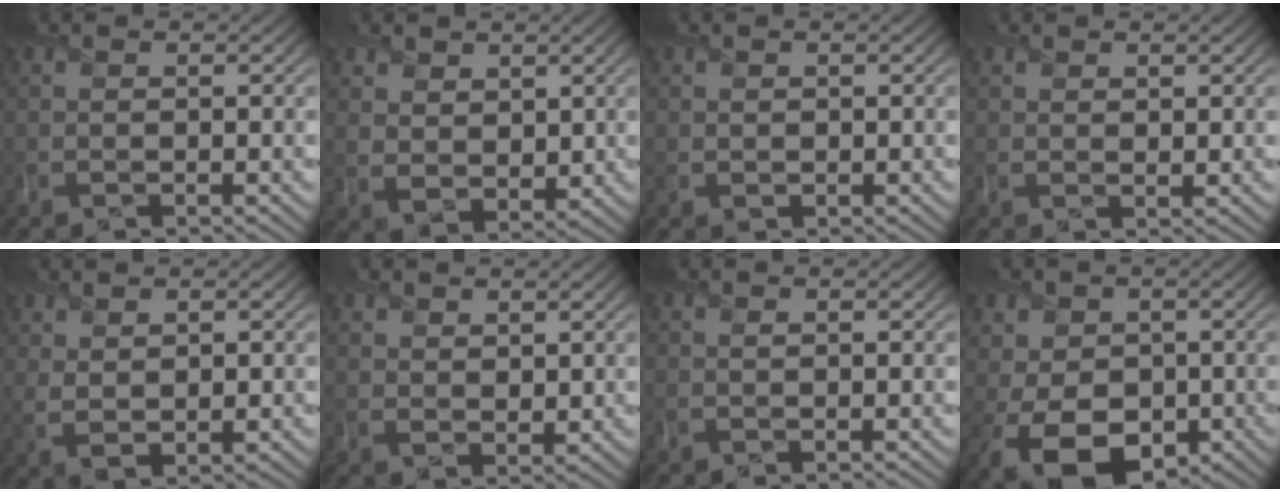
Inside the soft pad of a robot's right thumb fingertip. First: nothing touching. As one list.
[{"total": 4.6, "force": [2.4, 3.4, 2.1], "torque": [-0.063, -0.008, 0.043]}, {"total": 0.8, "force": [0.2, 0.8, 0.2], "torque": [-0.009, -0.005, 0.006]}, {"total": 1.1, "force": [0.9, 0.6, 0.4], "torque": [-0.010, -0.003, 0.019]}, {"total": 2.7, "force": [1.5, 1.6, 1.7], "torque": [-0.041, -0.006, 0.035]}, {"total": 2.7, "force": [1.8, 1.7, 1.1], "torque": [-0.026, -0.004, 0.039]}, {"total": 0.0}, {"total": 12.1, "force": [-4.0, 8.7, 7.4], "torque": [-0.150, -0.018, -0.077]}]